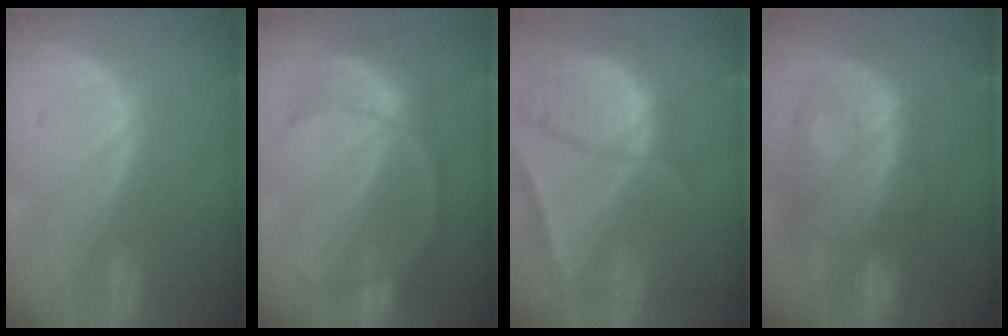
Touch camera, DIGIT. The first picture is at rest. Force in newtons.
{"total": 7.7, "press": 7.7, "slide": 0.7}
{"total": 10.6, "press": 8.9, "slide": 5.8}
{"total": 11.1, "press": 9.7, "slide": 5.5}